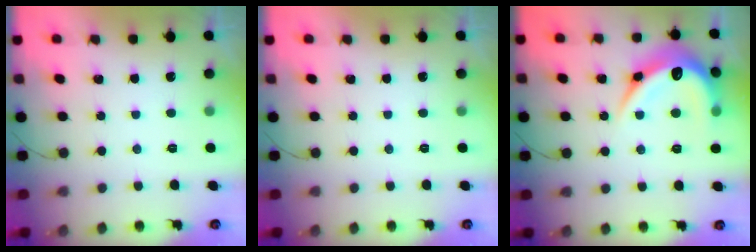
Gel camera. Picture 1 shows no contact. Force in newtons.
{"total": 0.0}
{"total": 17.3, "press": 17.3, "slide": 0.3}